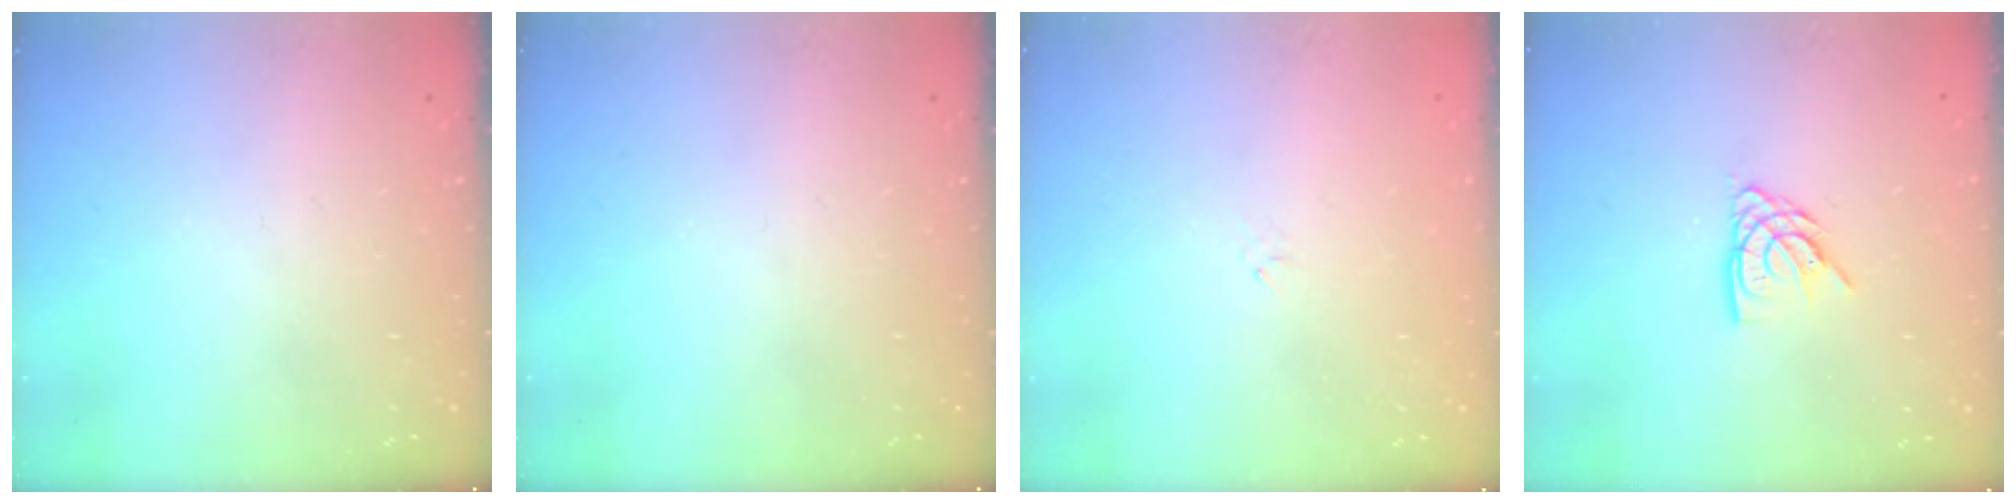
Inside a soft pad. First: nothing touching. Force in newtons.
{"total": 0.0}
{"total": 0.7, "press": 0.5, "slide": 0.4}
{"total": 6.7, "press": 6.7, "slide": 0.6}